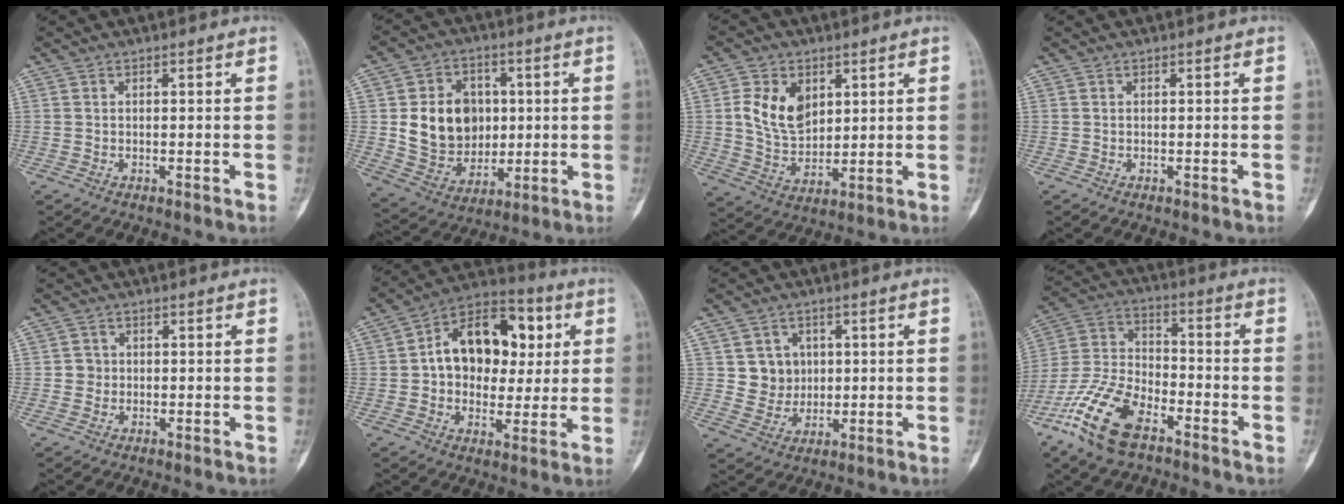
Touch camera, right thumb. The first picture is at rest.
{"total": 14.8, "force": [1.6, 12.1, 8.5], "torque": [-0.099, -0.004, 0.044]}
{"total": 10.4, "force": [3.2, 7.2, 6.9], "torque": [-0.101, -0.017, 0.070]}
{"total": 0.0}
{"total": 2.1, "force": [0.0, 2.0, 0.4], "torque": [0.006, 0.006, -0.002]}
{"total": 17.9, "force": [3.2, 12.4, 12.5], "torque": [-0.134, 0.020, 0.045]}
{"total": 6.5, "force": [1.5, 6.1, 1.6], "torque": [0.009, -0.002, 0.028]}
{"total": 15.9, "force": [-9.4, 7.5, 10.3], "torque": [-0.214, 0.039, -0.190]}